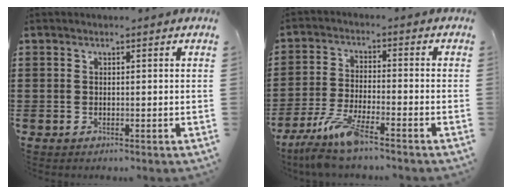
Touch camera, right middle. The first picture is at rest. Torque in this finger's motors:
{"motor_torque": [1.26, -0.88, 0.18, 0.14]}